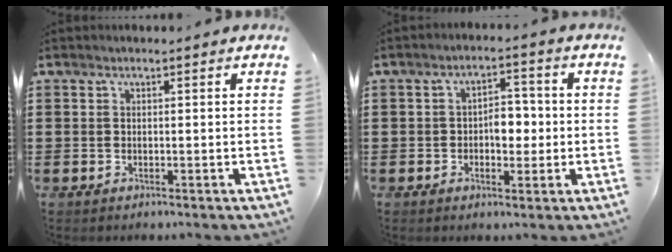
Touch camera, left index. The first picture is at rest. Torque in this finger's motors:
{"motor_torque": [0.46, -0.26, 0.19, 0.06]}